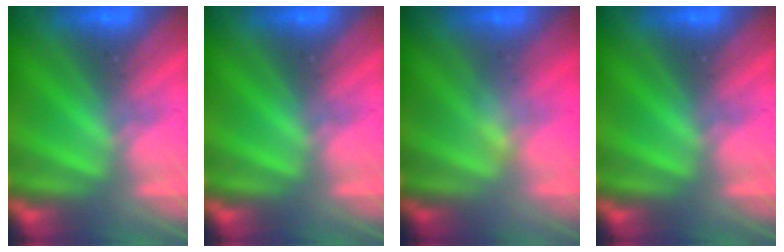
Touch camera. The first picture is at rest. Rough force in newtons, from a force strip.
{"total": 0.0}
{"total": 2.4}
{"total": 0.0}